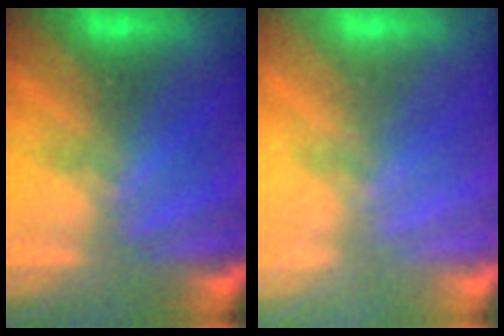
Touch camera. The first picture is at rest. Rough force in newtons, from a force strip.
{"total": 2.4}